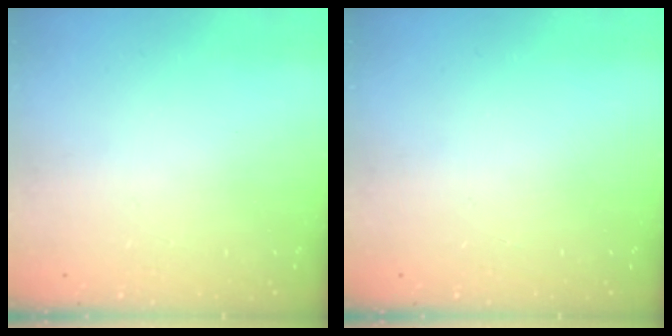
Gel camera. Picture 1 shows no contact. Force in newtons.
{"total": 0.0}